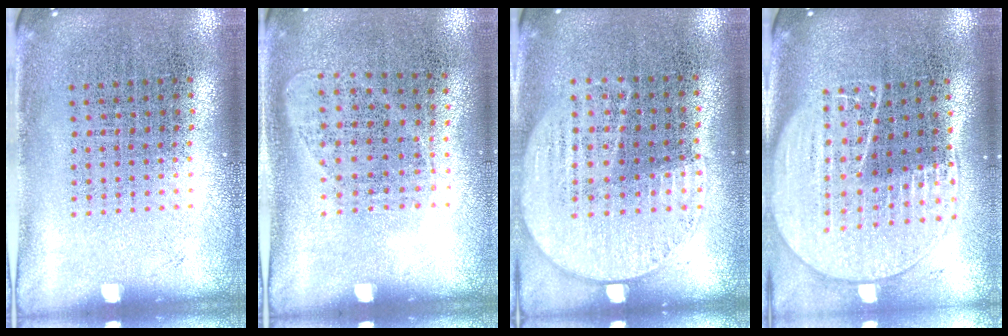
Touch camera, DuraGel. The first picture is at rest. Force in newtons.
{"total": 1.0, "press": 0.9, "slide": 0.4}
{"total": 1.1, "press": 1.0, "slide": 0.5}
{"total": 2.0, "press": 1.8, "slide": 1.0}